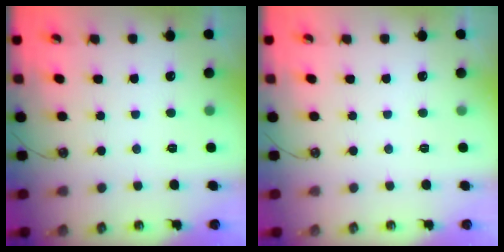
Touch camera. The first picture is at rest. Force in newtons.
{"total": 0.0}